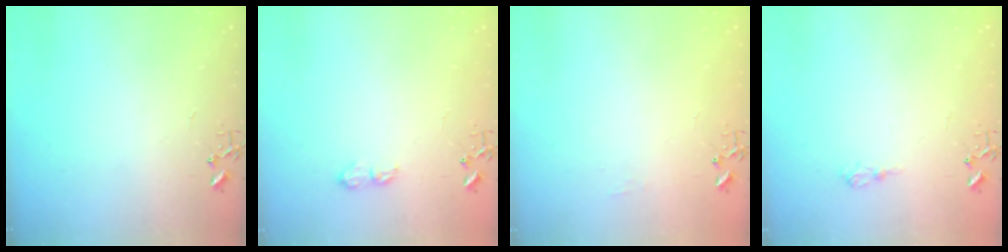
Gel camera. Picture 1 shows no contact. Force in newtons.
{"total": 7.0, "press": 7.0, "slide": 0.8}
{"total": 4.6, "press": 4.6, "slide": 0.7}
{"total": 6.5, "press": 6.5, "slide": 0.9}